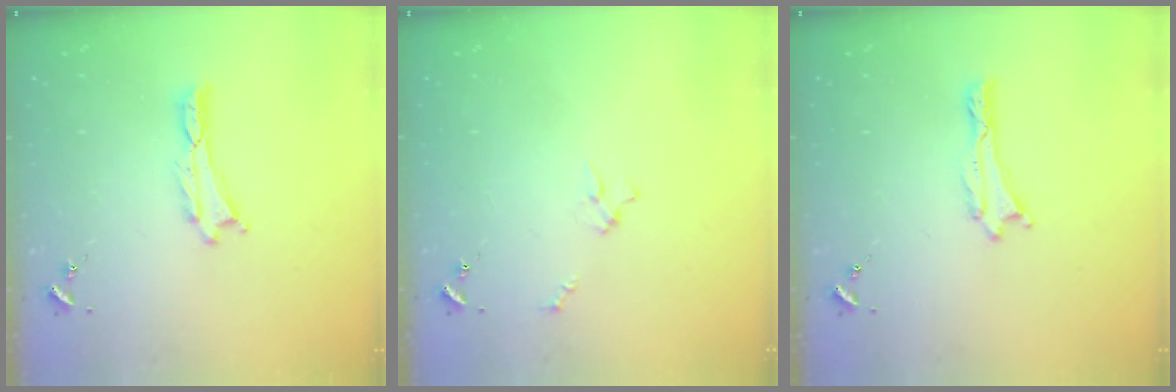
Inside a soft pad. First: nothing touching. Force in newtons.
{"total": 2.0, "press": 2.0, "slide": 0.2}
{"total": 0.0}